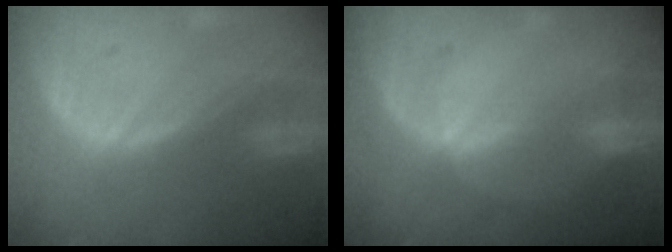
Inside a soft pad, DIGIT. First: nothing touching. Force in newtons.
{"total": 1.7, "press": 1.3, "slide": 1.1}